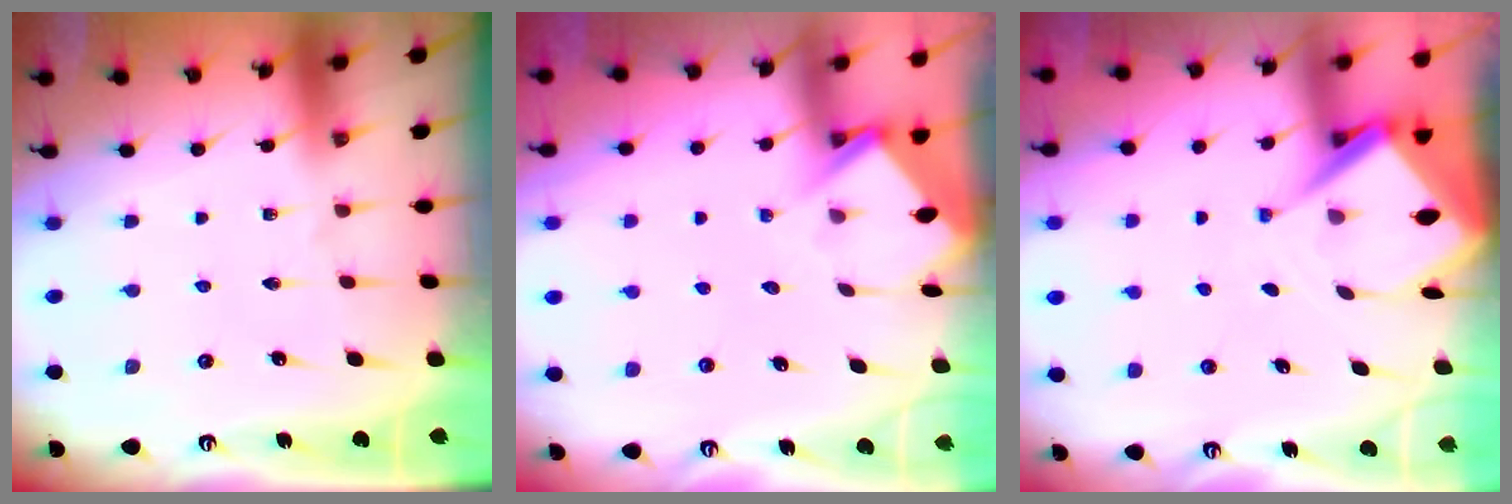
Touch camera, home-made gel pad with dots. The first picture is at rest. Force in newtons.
{"total": 3.8, "press": 3.8, "slide": 0.1}
{"total": 7.7, "press": 7.7, "slide": 0.7}